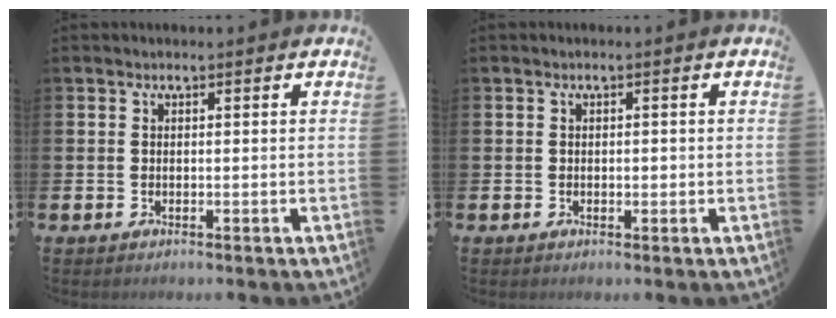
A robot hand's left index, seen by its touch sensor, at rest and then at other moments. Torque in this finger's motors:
{"motor_torque": [0.04, 0.15, 0.10, 0.01]}